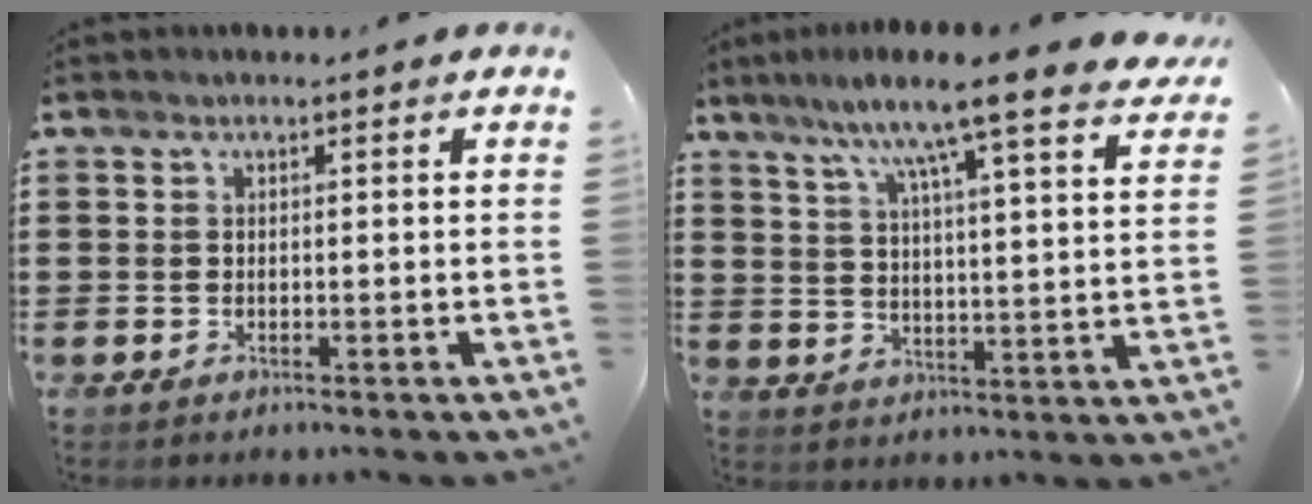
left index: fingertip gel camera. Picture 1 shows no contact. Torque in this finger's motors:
{"motor_torque": [1.58, -0.56, 0.56, 0.21]}